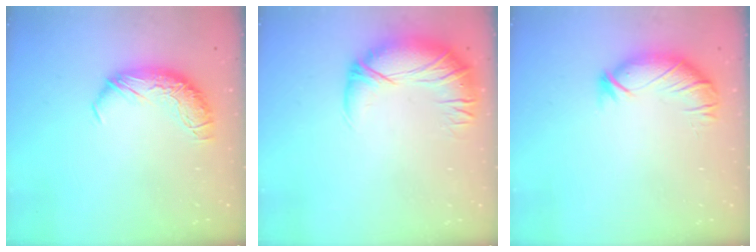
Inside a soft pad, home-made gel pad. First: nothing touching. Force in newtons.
{"total": 3.0, "press": 0.1, "slide": 3.0}
{"total": 2.9, "press": 2.8, "slide": 0.8}